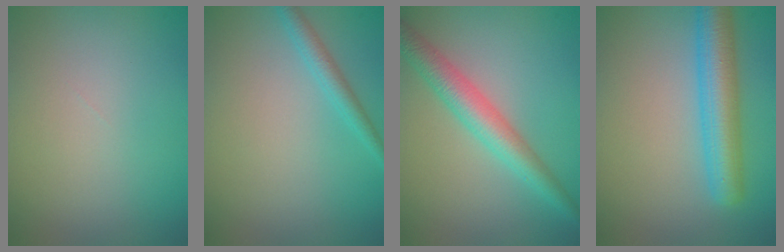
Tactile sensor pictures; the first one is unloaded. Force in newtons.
{"total": 1.9, "press": 1.9, "slide": 0.1}
{"total": 4.3, "press": 4.3, "slide": 0.1}
{"total": 5.7, "press": 5.7, "slide": 0.1}